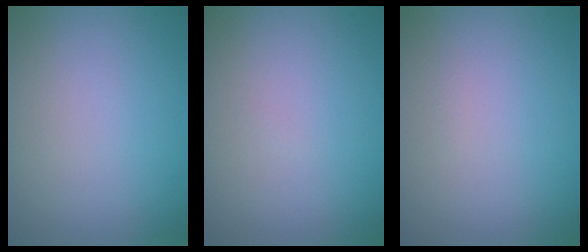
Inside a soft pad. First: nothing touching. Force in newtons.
{"total": 0.0}
{"total": 0.0}